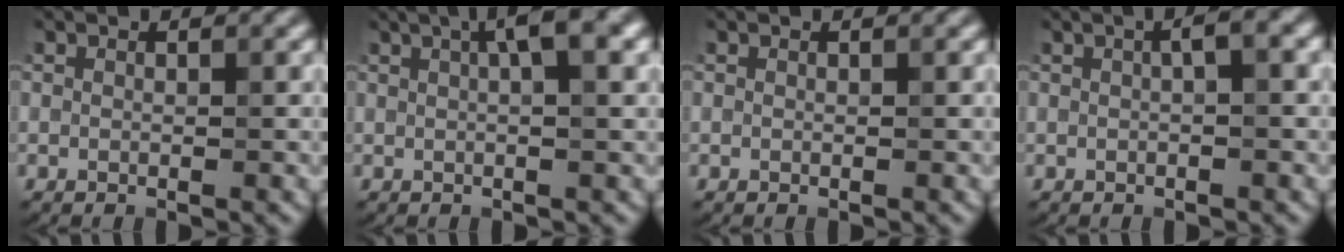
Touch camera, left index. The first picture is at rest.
{"total": 4.5, "force": [1.8, 0.9, 4.0], "torque": [-0.059, 0.012, 0.025]}
{"total": 0.0}
{"total": 2.0, "force": [0.4, 0.3, 1.9], "torque": [-0.032, 0.011, 0.006]}